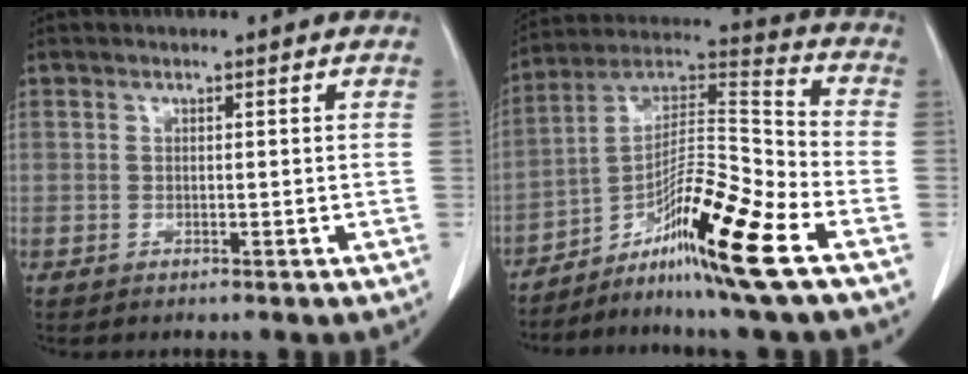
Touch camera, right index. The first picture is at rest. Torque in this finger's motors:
{"motor_torque": [1.08, -1.06, 0.50, 0.10]}